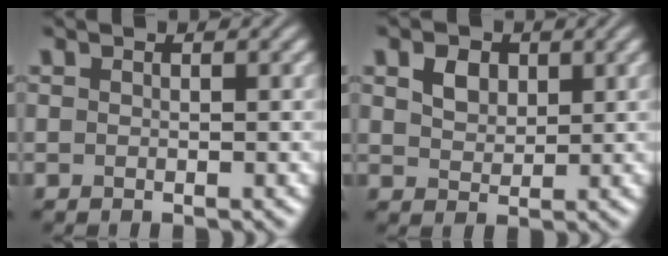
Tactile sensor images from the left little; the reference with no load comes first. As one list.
[{"total": 2.3, "force": [1.0, 1.7, 1.2], "torque": [-0.028, 0.002, 0.020]}]